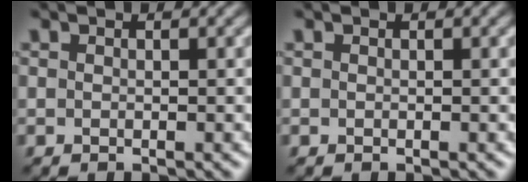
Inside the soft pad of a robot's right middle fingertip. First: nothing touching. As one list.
[{"total": 0.0}]